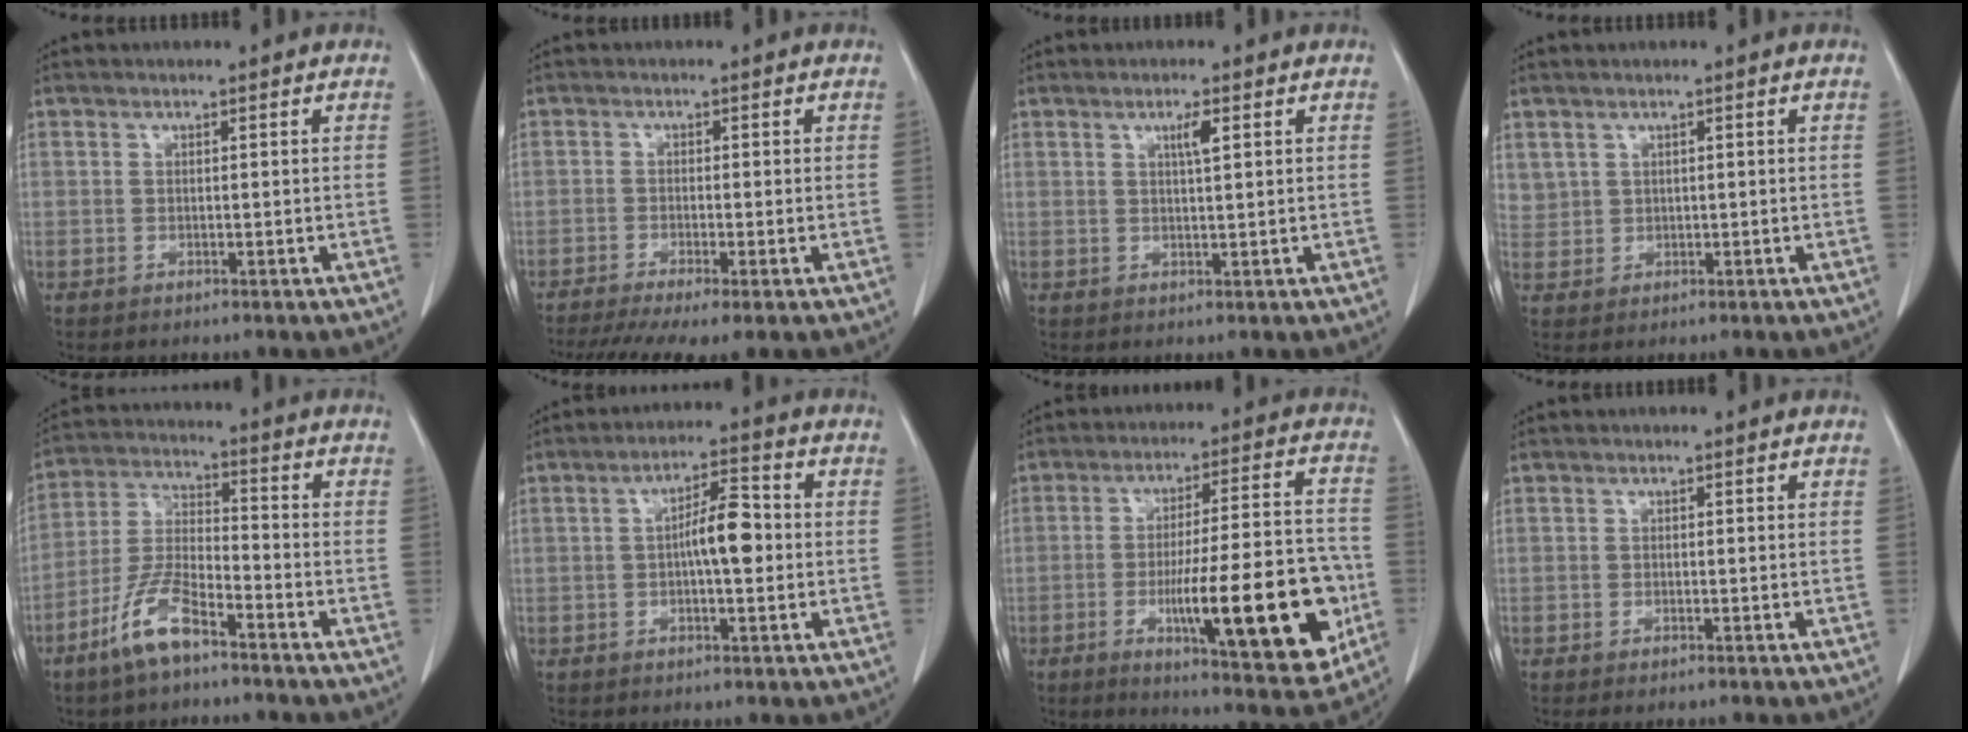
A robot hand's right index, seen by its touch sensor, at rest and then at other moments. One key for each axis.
{"total": 7.8, "fx": -5.5, "fy": 1.0, "fz": 5.5, "tx": -0.090, "ty": -0.011, "tz": -0.092}
{"total": 2.3, "fx": 1.0, "fy": 0.1, "fz": 2.0, "tx": -0.037, "ty": -0.002, "tz": 0.016}
{"total": 2.4, "fx": 1.3, "fy": 1.9, "fz": 0.3, "tx": 0.006, "ty": 0.008, "tz": 0.031}
{"total": 9.0, "fx": -6.0, "fy": 2.2, "fz": 6.4, "tx": -0.143, "ty": -0.007, "tz": -0.122}
{"total": 6.2, "fx": -0.1, "fy": 1.6, "fz": 6.0, "tx": -0.101, "ty": 0.017, "tz": -0.002}
{"total": 20.9, "fx": -5.7, "fy": 3.7, "fz": 19.8, "tx": -0.263, "ty": 0.004, "tz": -0.068}
{"total": 0.7, "fx": -0.6, "fy": 0.2, "fz": 0.4, "tx": -0.008, "ty": -0.002, "tz": -0.006}